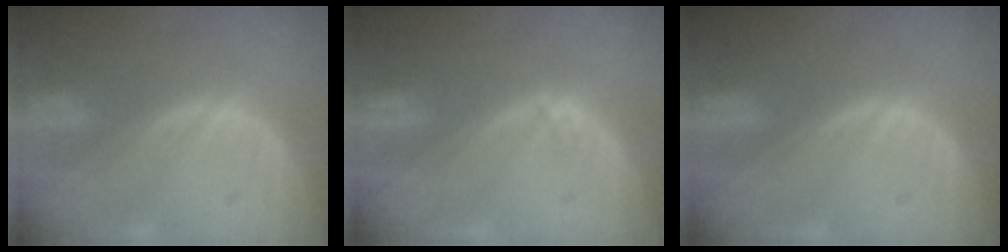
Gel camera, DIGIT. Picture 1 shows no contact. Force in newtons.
{"total": 0.7, "press": 0.6, "slide": 0.3}
{"total": 0.0}